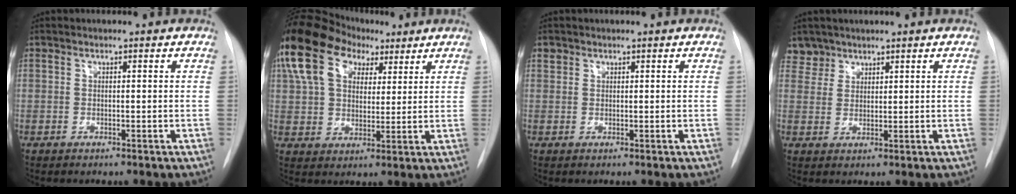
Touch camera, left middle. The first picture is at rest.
{"total": 15.7, "force": [8.4, 9.9, 8.8], "torque": [-0.189, 0.057, 0.148]}
{"total": 0.8, "force": [0.6, 0.6, 0.0], "torque": [0.007, 0.004, 0.008]}
{"total": 3.1, "force": [2.6, 1.6, -0.6], "torque": [0.022, 0.006, 0.049]}